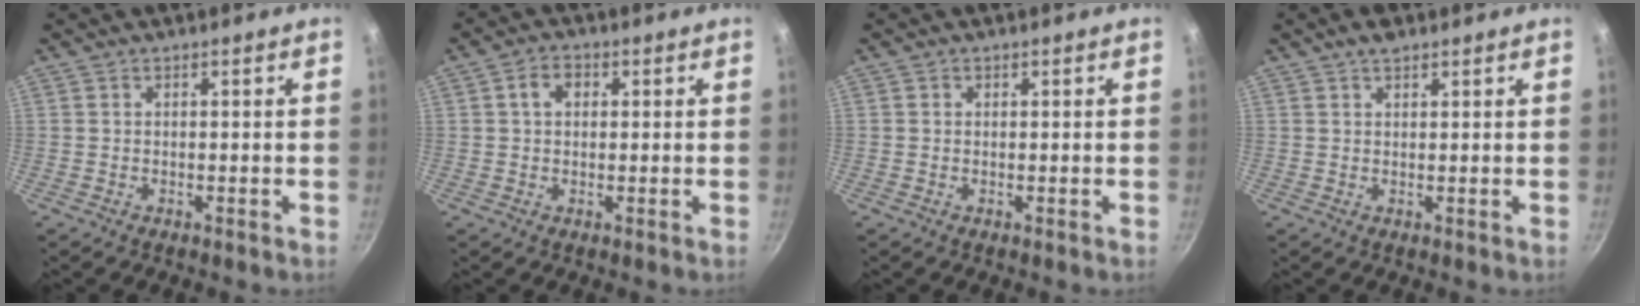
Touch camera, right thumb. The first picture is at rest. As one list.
[{"total": 3.9, "force": [0.9, 2.9, 2.5], "torque": [-0.026, 0.007, 0.010]}, {"total": 0.6, "force": [0.2, 0.6, 0.1], "torque": [0.002, 0.002, 0.001]}, {"total": 3.0, "force": [2.0, 1.5, 1.6], "torque": [-0.018, -0.003, 0.031]}]